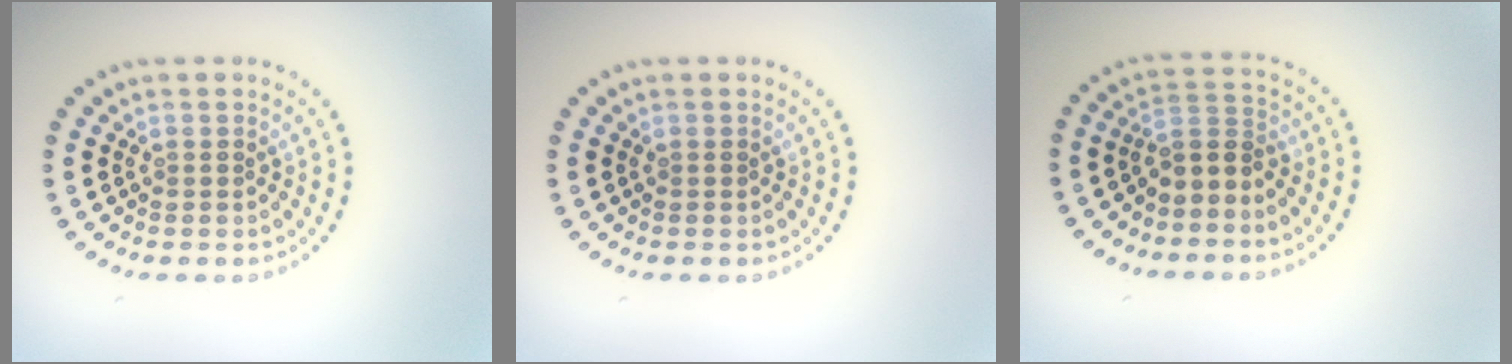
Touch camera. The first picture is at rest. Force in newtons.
{"total": 0.0}
{"total": 2.4, "press": 2.0, "slide": 1.4}